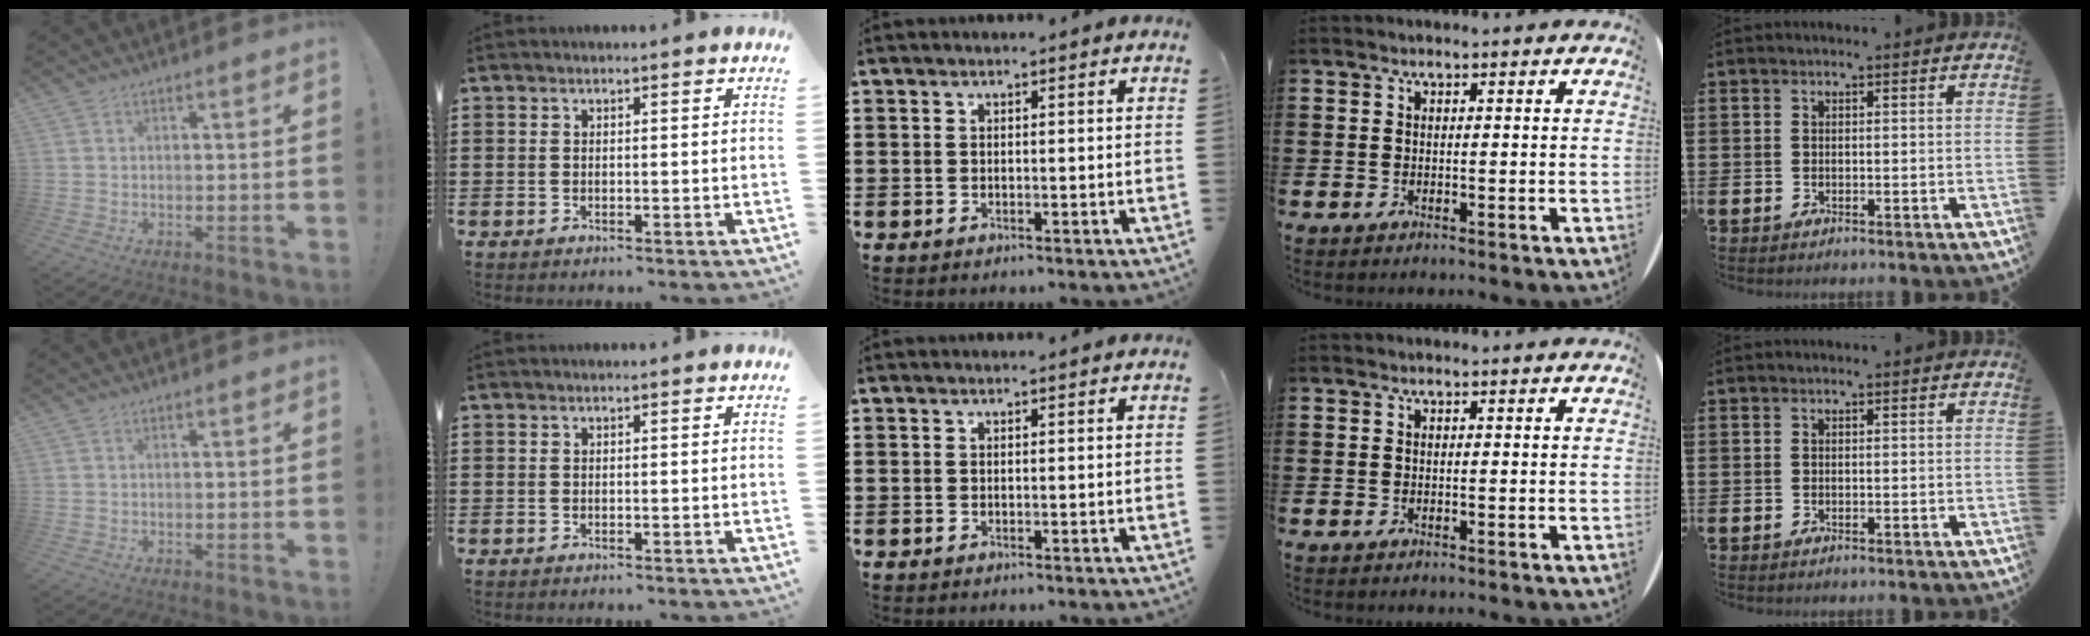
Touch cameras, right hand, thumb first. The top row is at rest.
{}